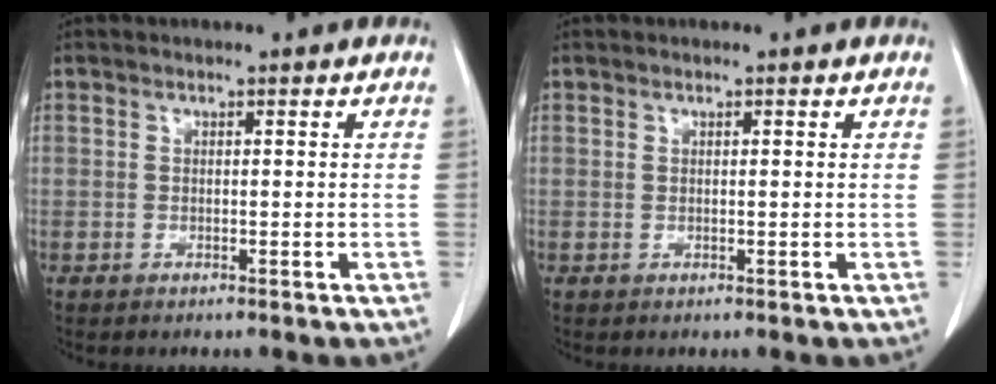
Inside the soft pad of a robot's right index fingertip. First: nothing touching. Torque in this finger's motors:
{"motor_torque": [-0.23, 0.12, 0.03, -0.01]}